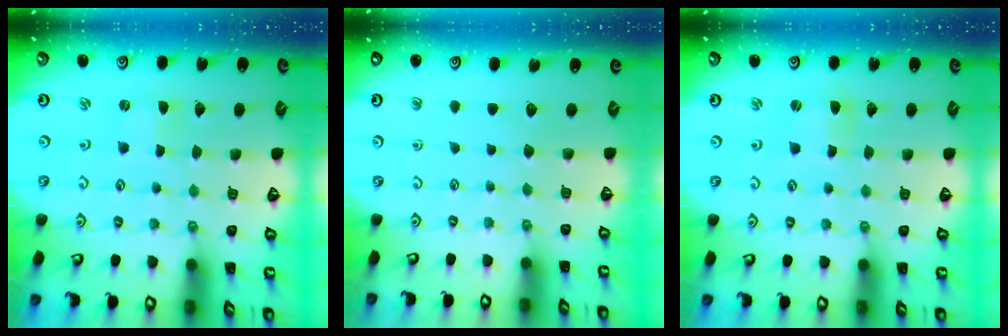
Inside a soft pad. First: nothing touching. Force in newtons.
{"total": 0.0}
{"total": 1.0, "press": 1.0, "slide": 0.2}